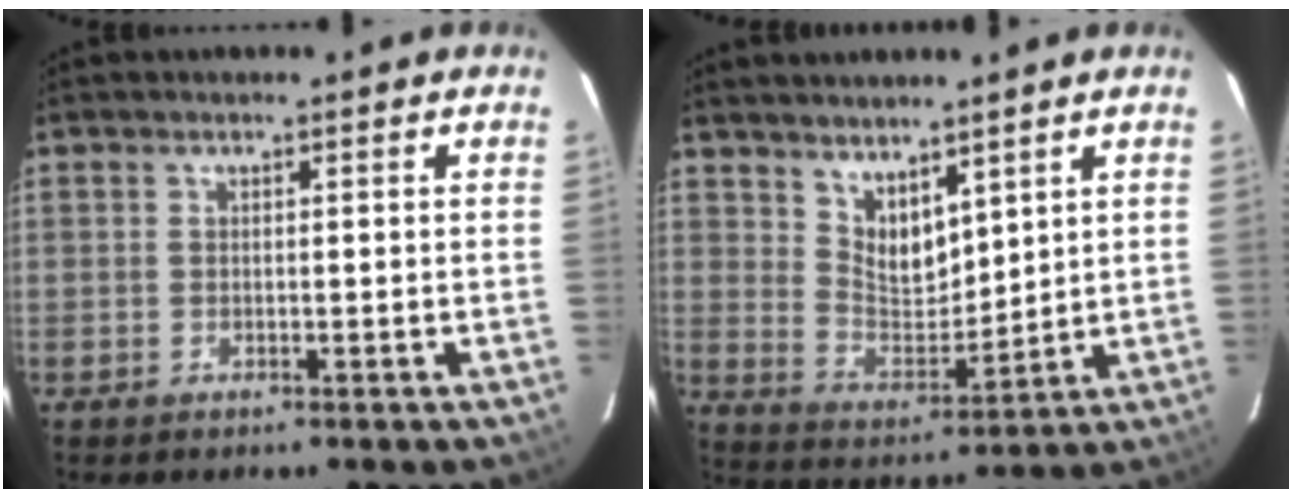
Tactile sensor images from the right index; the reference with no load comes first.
{"total": 7.7, "force": [5.5, 3.7, 3.9], "torque": [-0.060, -0.004, 0.113]}